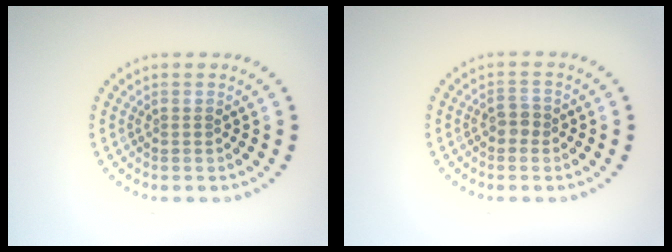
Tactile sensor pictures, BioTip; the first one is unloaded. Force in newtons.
{"total": 1.4, "press": 1.4, "slide": 0.5}